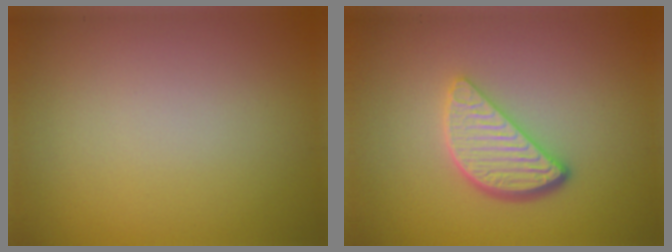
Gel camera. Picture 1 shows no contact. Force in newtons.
{"total": 4.0, "press": 3.2, "slide": 2.4}